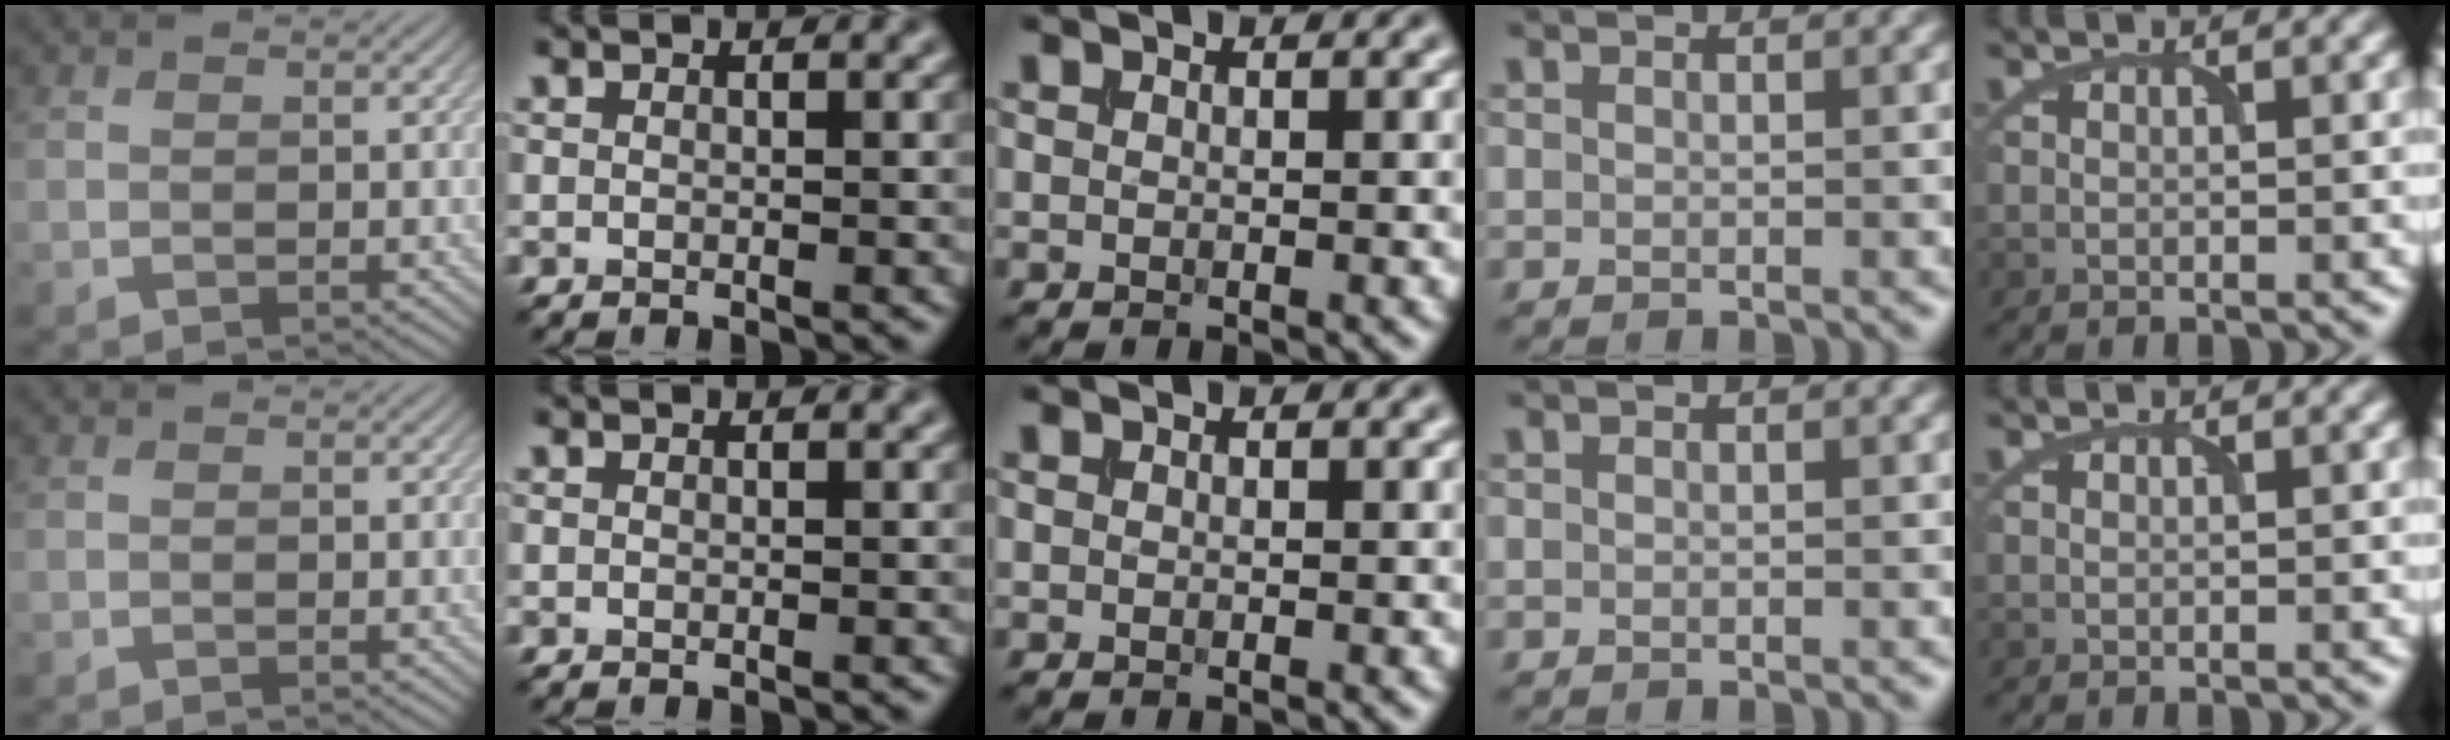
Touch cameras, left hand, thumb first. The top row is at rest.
{}